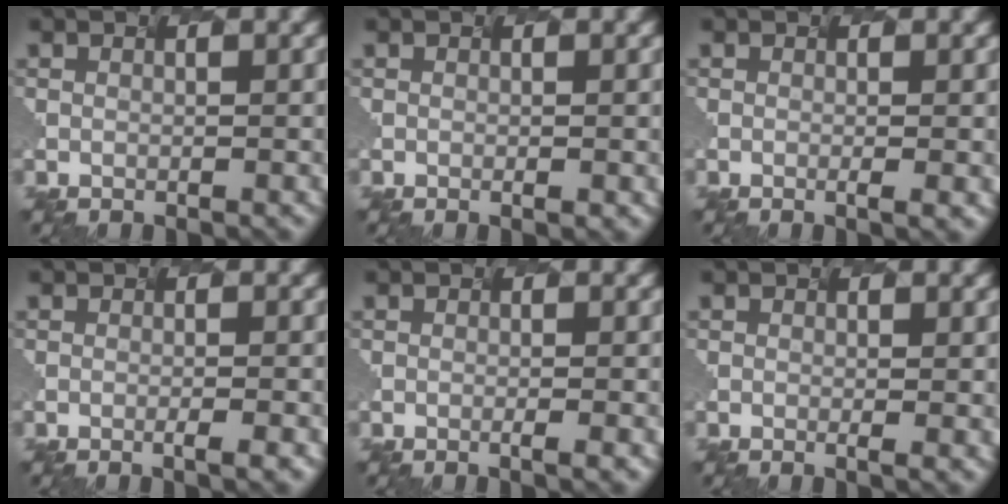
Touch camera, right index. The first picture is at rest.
{"total": 0.9, "force": [-0.2, 0.2, 0.9], "torque": [-0.001, 0.005, 0.004]}
{"total": 1.6, "force": [-0.3, 0.2, 1.5], "torque": [-0.013, 0.005, 0.001]}
{"total": 2.4, "force": [-0.7, 0.6, 2.2], "torque": [-0.015, 0.007, 0.000]}
{"total": 1.9, "force": [-0.3, 0.5, 1.8], "torque": [-0.008, 0.008, -0.002]}
{"total": 0.9, "force": [-0.4, -0.3, 0.8], "torque": [-0.019, -0.004, 0.010]}